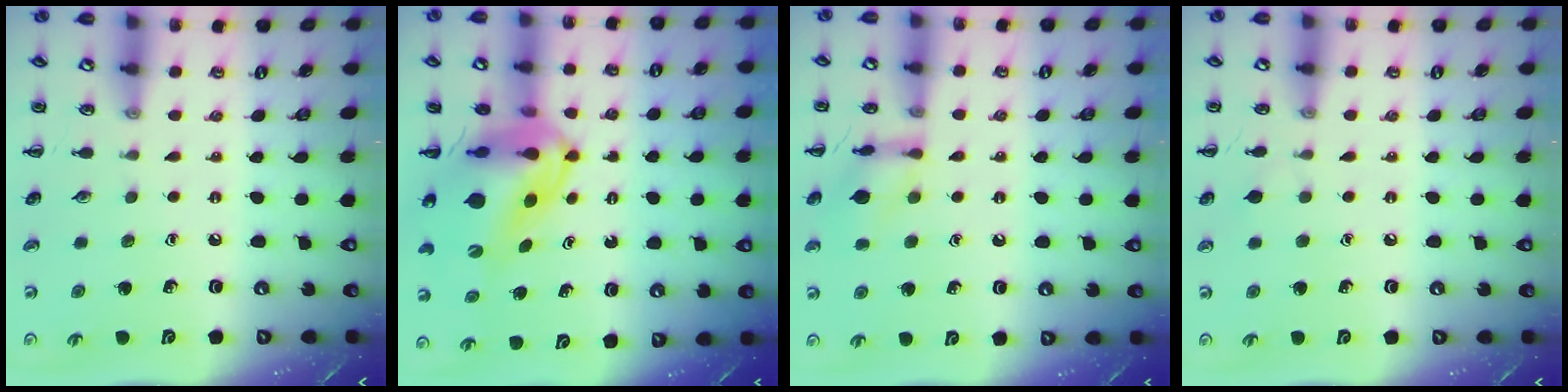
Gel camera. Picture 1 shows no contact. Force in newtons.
{"total": 10.6, "press": 10.1, "slide": 3.2}
{"total": 10.5, "press": 10.4, "slide": 0.7}
{"total": 4.6, "press": 4.4, "slide": 1.5}